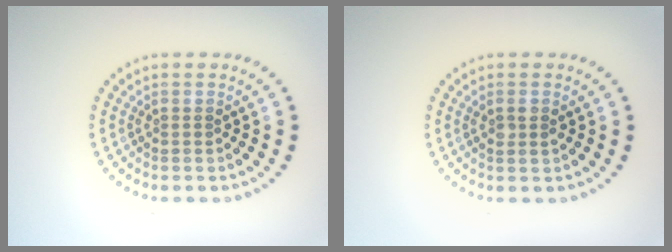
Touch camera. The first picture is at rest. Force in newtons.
{"total": 1.2, "press": 1.1, "slide": 0.5}